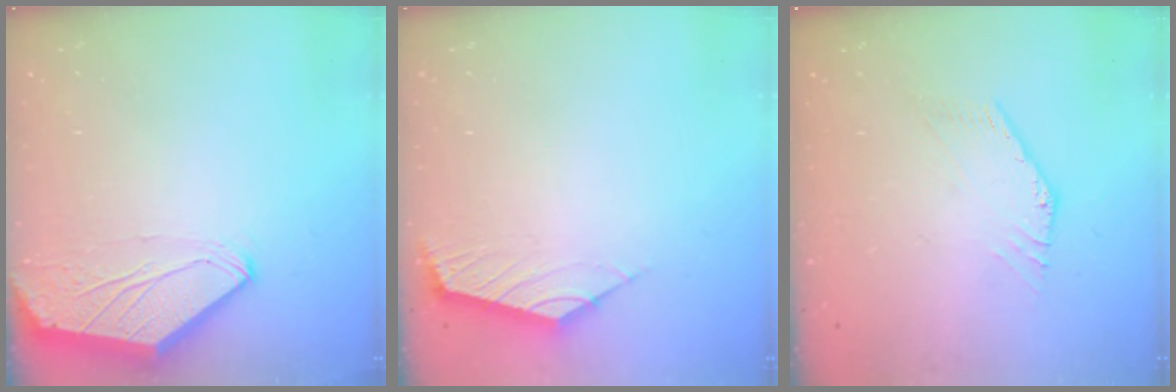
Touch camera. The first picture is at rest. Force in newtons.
{"total": 2.5, "press": 2.4, "slide": 0.6}
{"total": 0.8, "press": 0.8, "slide": 0.2}